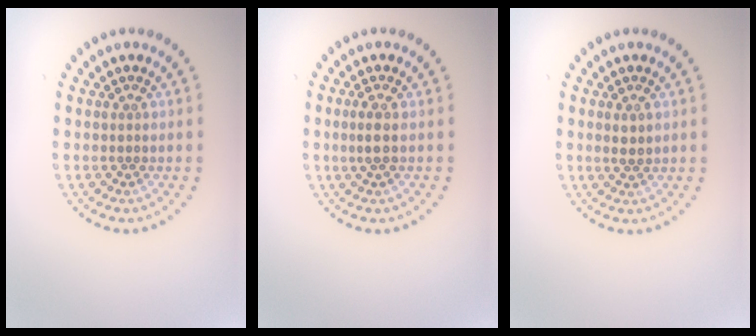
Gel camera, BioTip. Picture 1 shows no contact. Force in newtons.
{"total": 1.4, "press": 1.1, "slide": 0.9}
{"total": 1.4, "press": 1.2, "slide": 0.6}